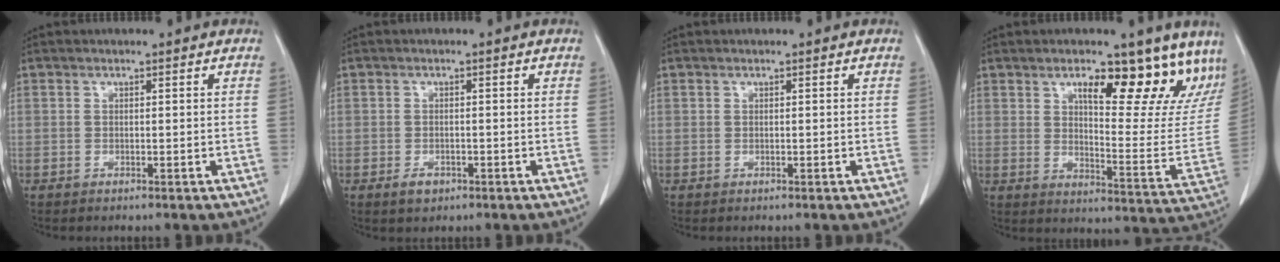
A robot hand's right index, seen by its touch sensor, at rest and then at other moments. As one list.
[{"total": 3.1, "force": [-1.5, 2.2, 1.7], "torque": [-0.027, 0.000, -0.015]}, {"total": 0.0}, {"total": 18.8, "force": [13.1, 5.8, 12.2], "torque": [-0.139, -0.018, 0.171]}]